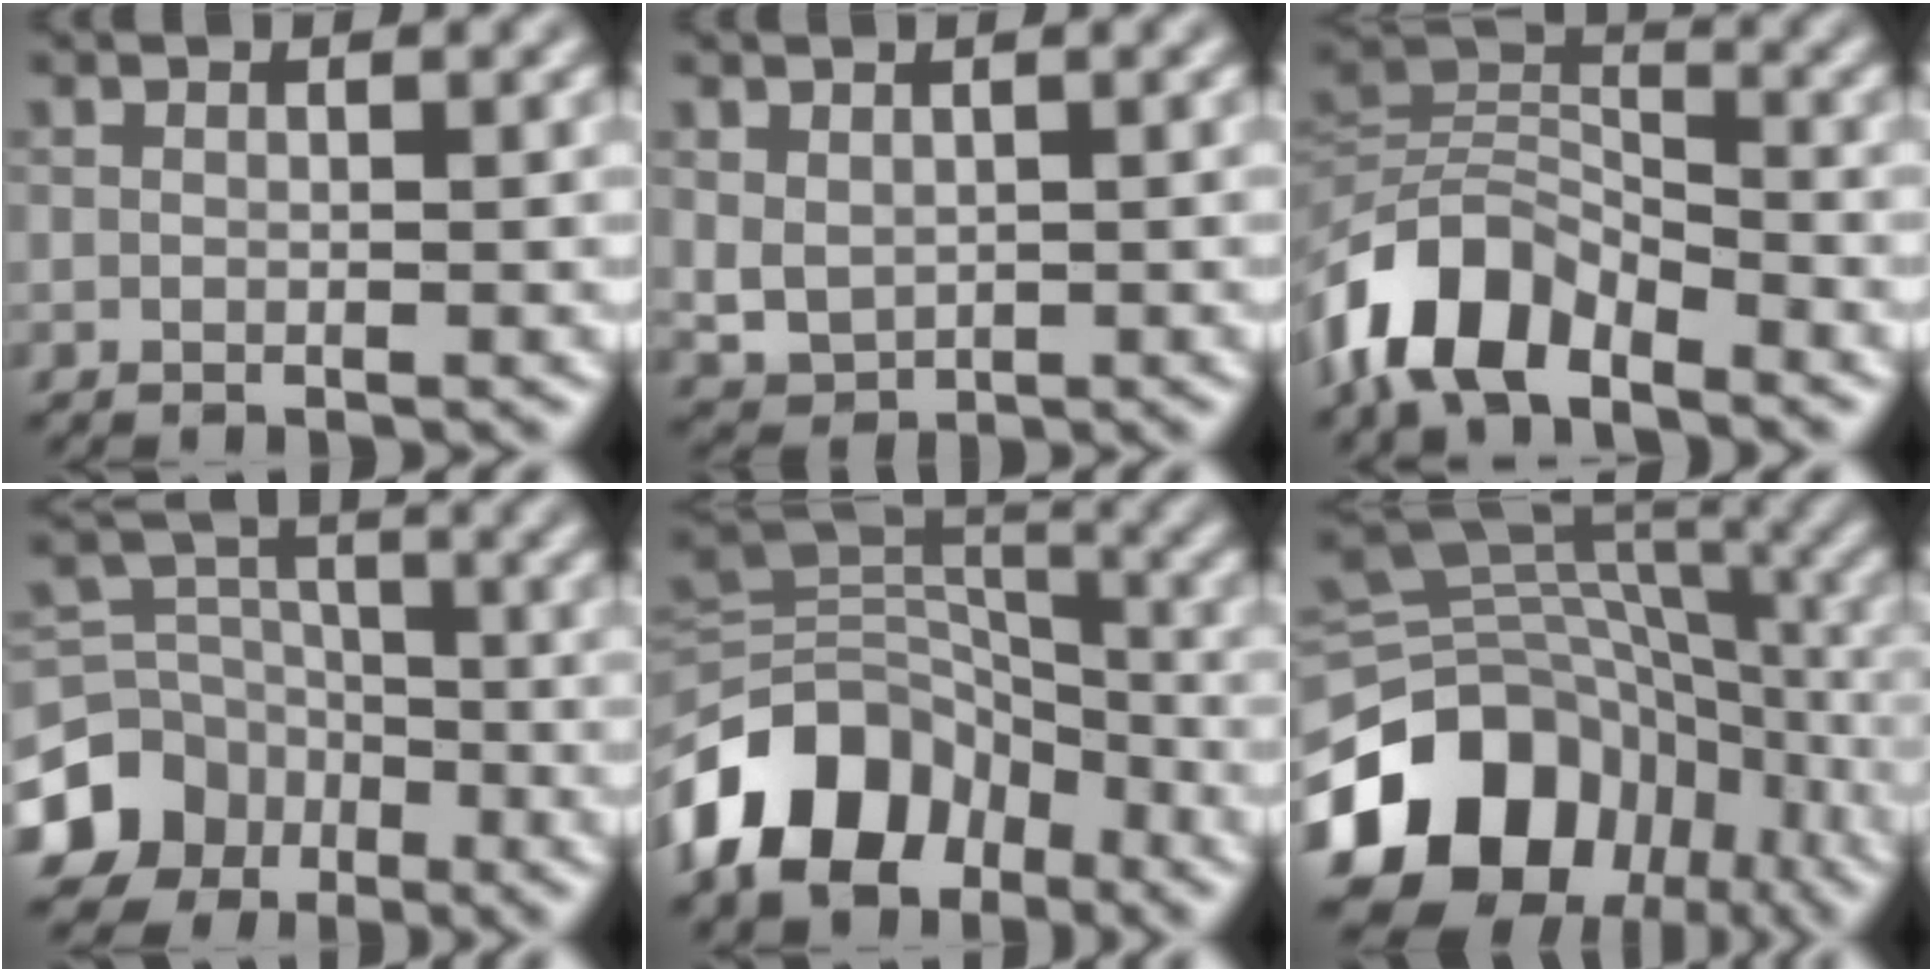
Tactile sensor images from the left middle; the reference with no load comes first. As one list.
[{"total": 2.1, "force": [0.6, 1.6, 1.2], "torque": [-0.029, -0.003, 0.018]}, {"total": 7.6, "force": [-5.1, 3.8, 4.2], "torque": [-0.072, 0.007, -0.105]}, {"total": 11.7, "force": [-6.5, 9.5, 2.3], "torque": [-0.054, -0.037, -0.129]}, {"total": 11.1, "force": [-6.1, 7.3, 5.8], "torque": [-0.103, 0.014, -0.128]}, {"total": 17.2, "force": [-8.4, 13.2, 7.1], "torque": [-0.155, -0.009, -0.130]}]